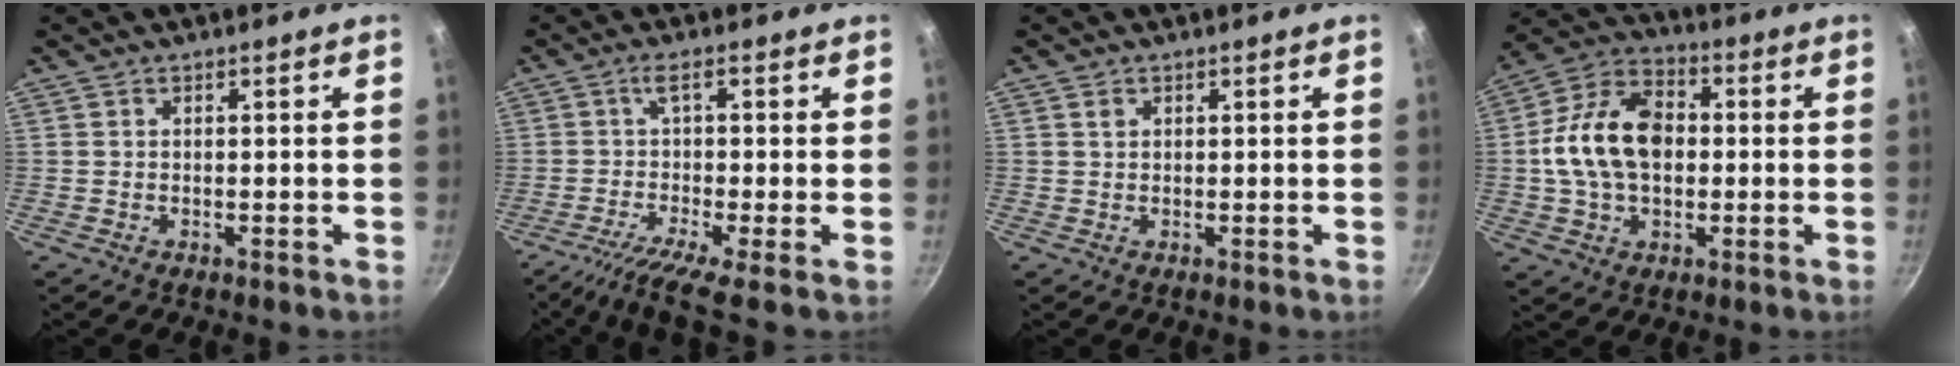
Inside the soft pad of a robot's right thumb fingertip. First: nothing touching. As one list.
[{"total": 8.1, "force": [-3.6, -0.7, 7.2], "torque": [-0.139, 0.008, -0.071]}, {"total": 1.0, "force": [0.5, 0.8, 0.4], "torque": [-0.006, -0.001, 0.008]}, {"total": 15.4, "force": [0.2, 10.4, 11.3], "torque": [-0.179, 0.028, -0.012]}]